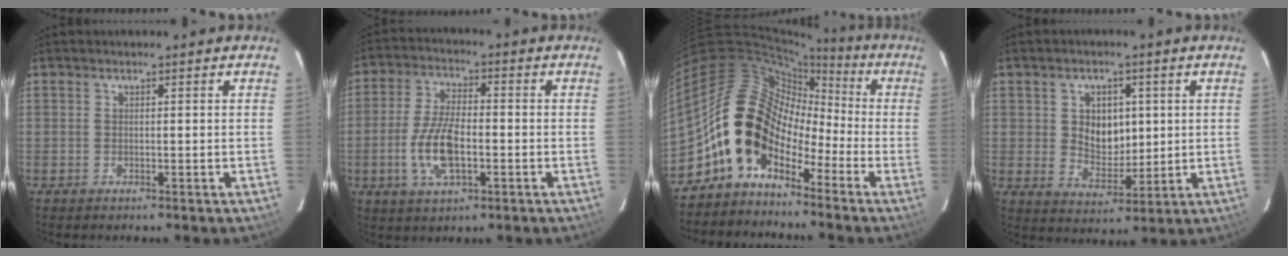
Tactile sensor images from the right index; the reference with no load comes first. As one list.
[{"total": 10.2, "force": [-2.7, 4.4, 8.8], "torque": [-0.182, 0.000, -0.049]}, {"total": 12.6, "force": [-5.7, 9.1, 6.6], "torque": [-0.116, 0.029, -0.120]}, {"total": 7.7, "force": [1.3, 5.8, 4.9], "torque": [-0.082, 0.004, 0.034]}]